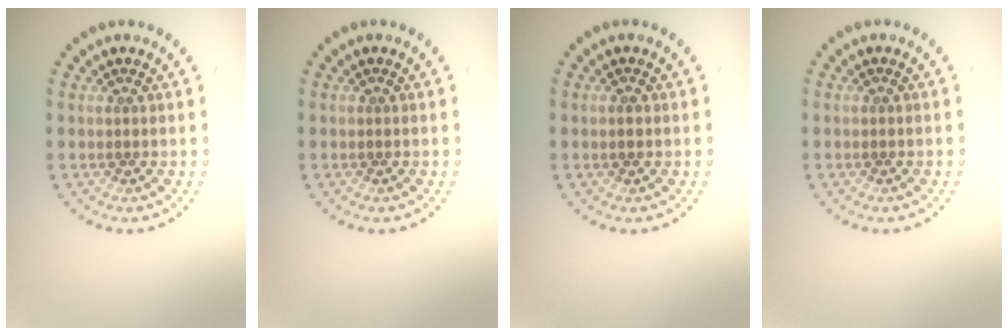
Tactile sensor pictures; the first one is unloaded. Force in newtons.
{"total": 0.0}
{"total": 1.1, "press": 1.1, "slide": 0.1}
{"total": 0.0}